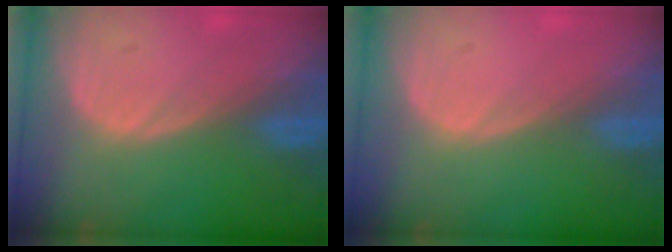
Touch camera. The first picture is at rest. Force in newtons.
{"total": 0.0}